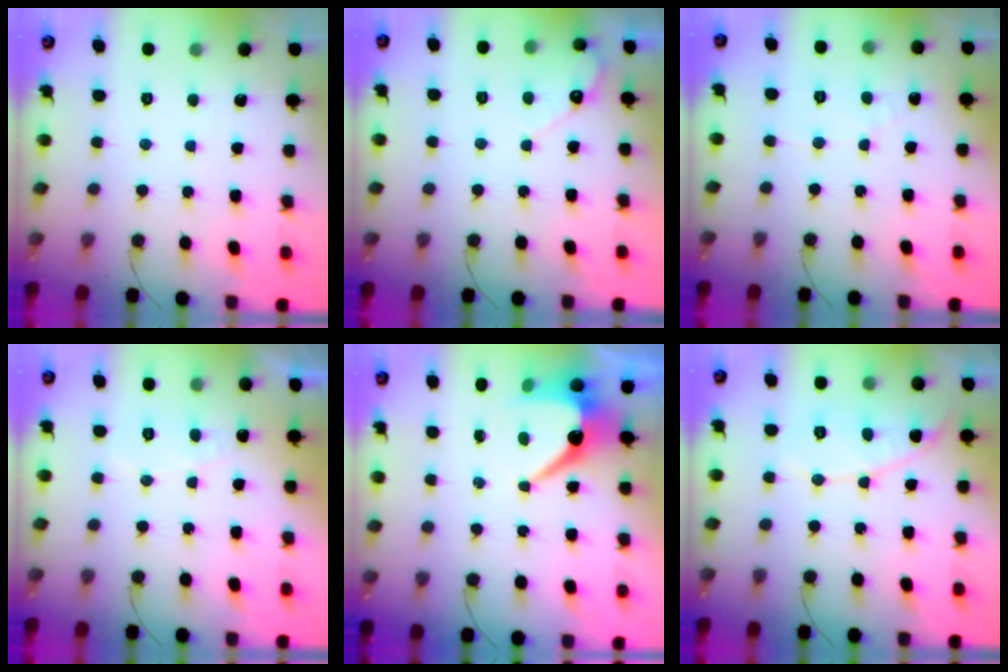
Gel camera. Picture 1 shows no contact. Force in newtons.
{"total": 4.0, "press": 4.0, "slide": 0.3}
{"total": 2.4, "press": 2.4, "slide": 0.2}
{"total": 4.8, "press": 4.8, "slide": 0.4}
{"total": 7.9, "press": 7.9, "slide": 0.5}
{"total": 8.3, "press": 8.3, "slide": 0.3}